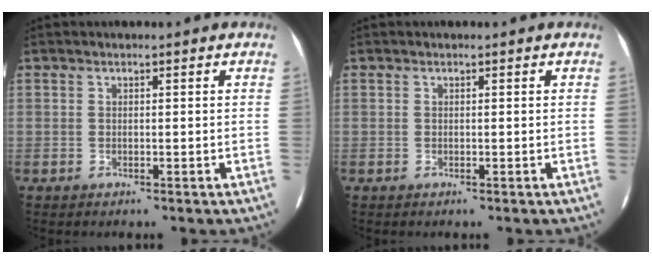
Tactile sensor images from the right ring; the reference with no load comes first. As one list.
[{"total": 0.0}]